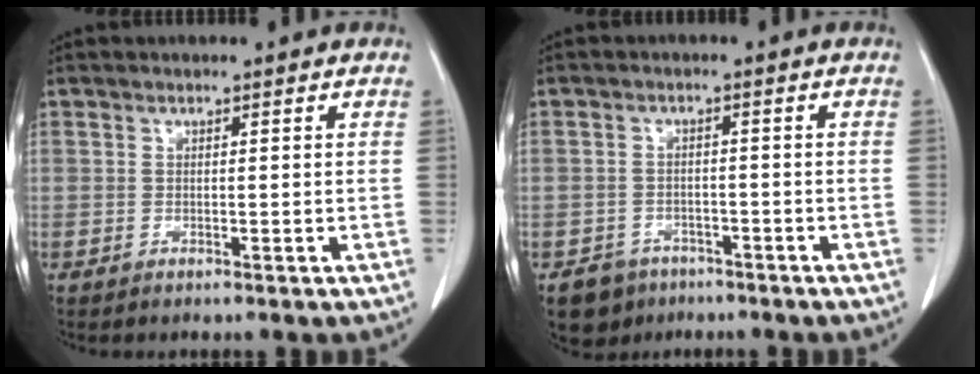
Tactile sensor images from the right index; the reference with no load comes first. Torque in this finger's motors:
{"motor_torque": [-0.15, -0.11, -0.39, -0.08]}